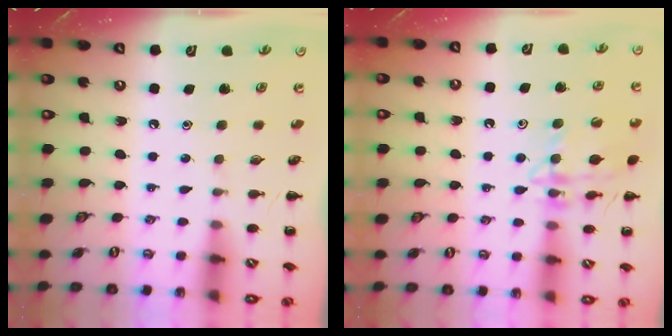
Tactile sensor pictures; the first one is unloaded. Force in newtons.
{"total": 14.2, "press": 14.2, "slide": 1.2}